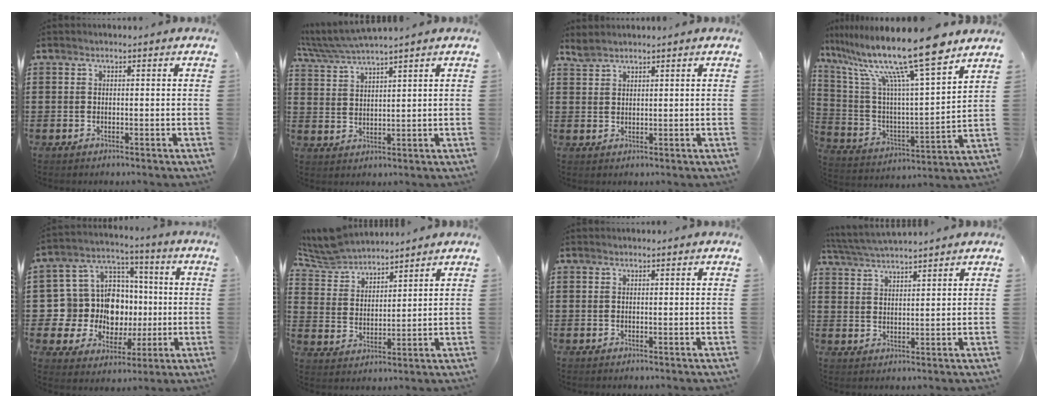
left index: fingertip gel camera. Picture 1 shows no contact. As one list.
[{"total": 4.0, "force": [3.7, -0.2, 1.5], "torque": [-0.043, -0.014, 0.065]}, {"total": 2.0, "force": [1.9, 0.4, 0.4], "torque": [-0.012, 0.000, 0.038]}, {"total": 17.1, "force": [13.0, 0.7, 11.1], "torque": [-0.242, -0.074, 0.212]}, {"total": 12.4, "force": [-0.2, 11.4, 4.7], "torque": [-0.121, -0.004, 0.007]}, {"total": 6.5, "force": [6.1, 1.5, 1.4], "torque": [-0.057, -0.022, 0.111]}, {"total": 0.0}, {"total": 4.0, "force": [3.8, -0.2, 1.0], "torque": [-0.032, -0.012, 0.068]}]